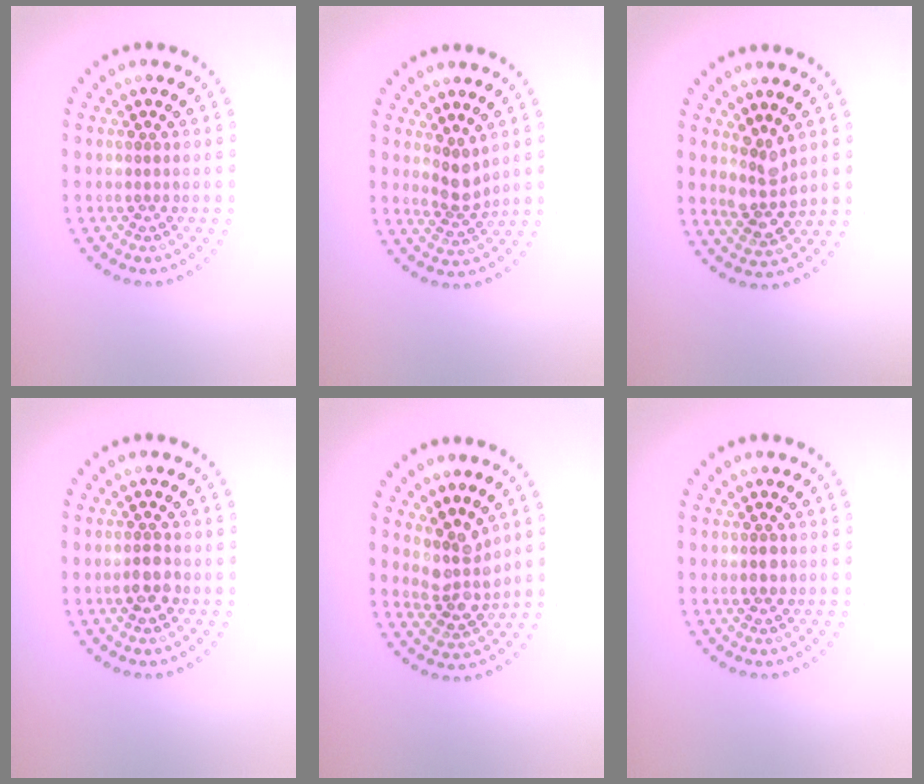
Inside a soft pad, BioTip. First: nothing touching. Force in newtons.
{"total": 2.5, "press": 1.9, "slide": 1.6}
{"total": 2.9, "press": 2.6, "slide": 1.3}
{"total": 1.7, "press": 1.7, "slide": 0.5}
{"total": 3.6, "press": 3.0, "slide": 1.9}
{"total": 1.3, "press": 1.3, "slide": 0.1}